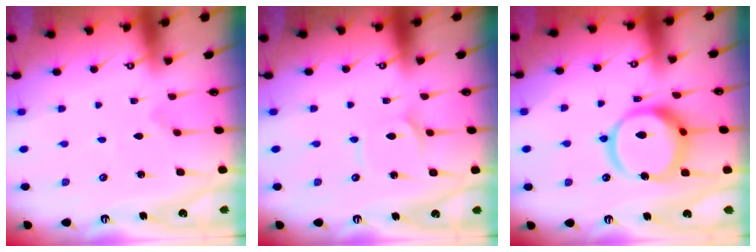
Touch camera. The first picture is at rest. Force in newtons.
{"total": 1.6, "press": 1.6, "slide": 0.0}
{"total": 16.1, "press": 15.9, "slide": 1.9}